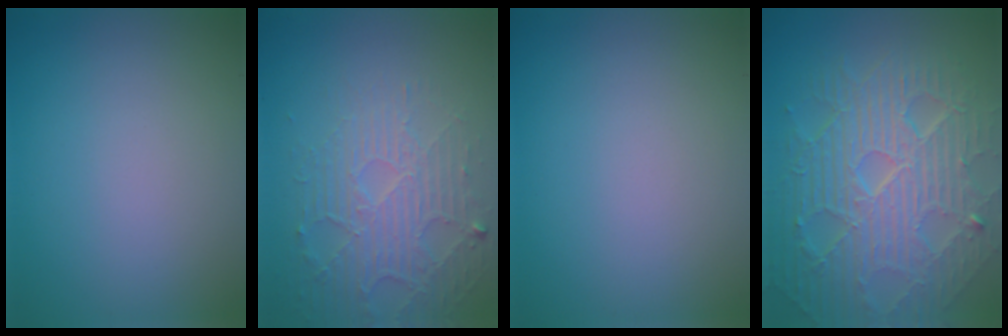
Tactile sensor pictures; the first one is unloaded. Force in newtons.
{"total": 5.0, "press": 3.4, "slide": 3.6}
{"total": 0.0}
{"total": 10.5, "press": 6.8, "slide": 8.0}